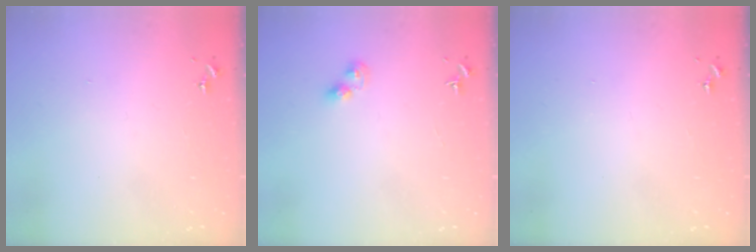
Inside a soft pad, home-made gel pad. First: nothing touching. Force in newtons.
{"total": 4.6, "press": 4.6, "slide": 0.2}
{"total": 0.0}